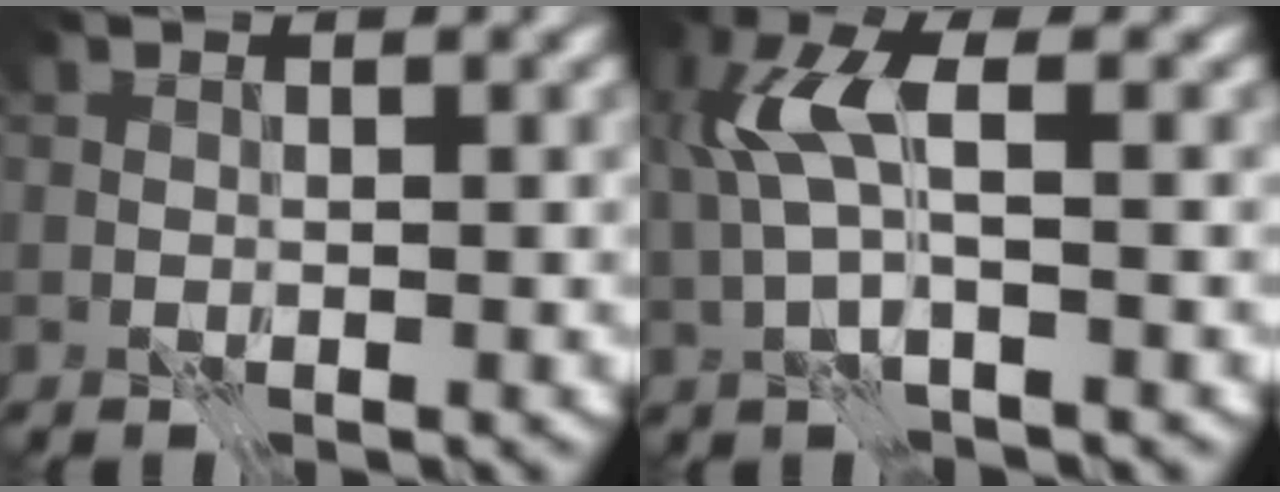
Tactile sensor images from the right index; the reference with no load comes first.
{"total": 4.8, "force": [1.1, 1.6, 4.4], "torque": [-0.104, 0.011, 0.017]}